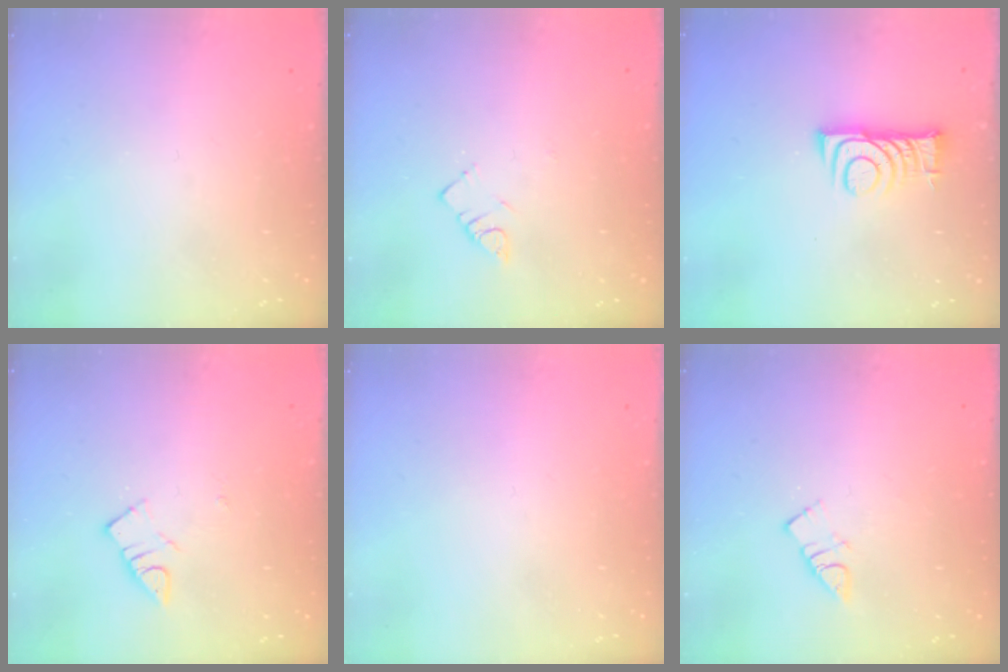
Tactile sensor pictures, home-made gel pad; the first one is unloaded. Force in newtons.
{"total": 3.4, "press": 3.3, "slide": 0.6}
{"total": 8.3, "press": 8.3, "slide": 0.8}
{"total": 2.8, "press": 2.7, "slide": 0.3}
{"total": 1.5, "press": 1.5, "slide": 0.1}
{"total": 3.9, "press": 3.9, "slide": 0.3}